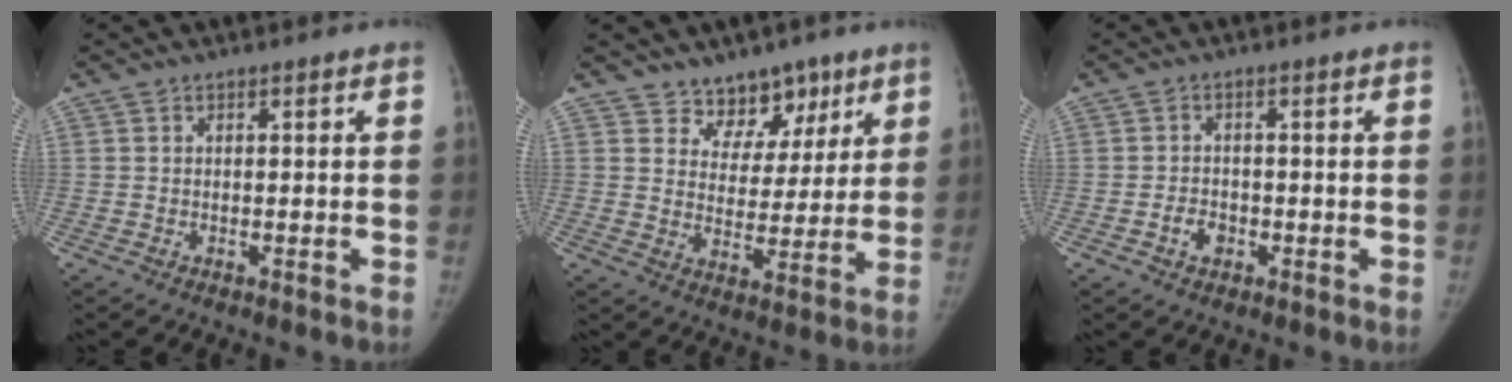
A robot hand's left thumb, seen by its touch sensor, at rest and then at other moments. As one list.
[{"total": 8.8, "force": [6.2, 5.8, 2.1], "torque": [0.018, -0.038, 0.102]}, {"total": 3.0, "force": [-1.2, 2.2, 1.6], "torque": [-0.022, 0.009, -0.018]}]